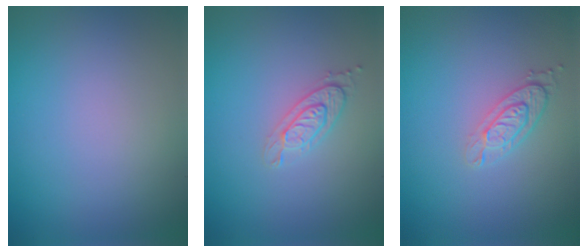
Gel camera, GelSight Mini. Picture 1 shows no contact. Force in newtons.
{"total": 2.1, "press": 2.1, "slide": 0.4}
{"total": 2.8, "press": 2.2, "slide": 1.7}